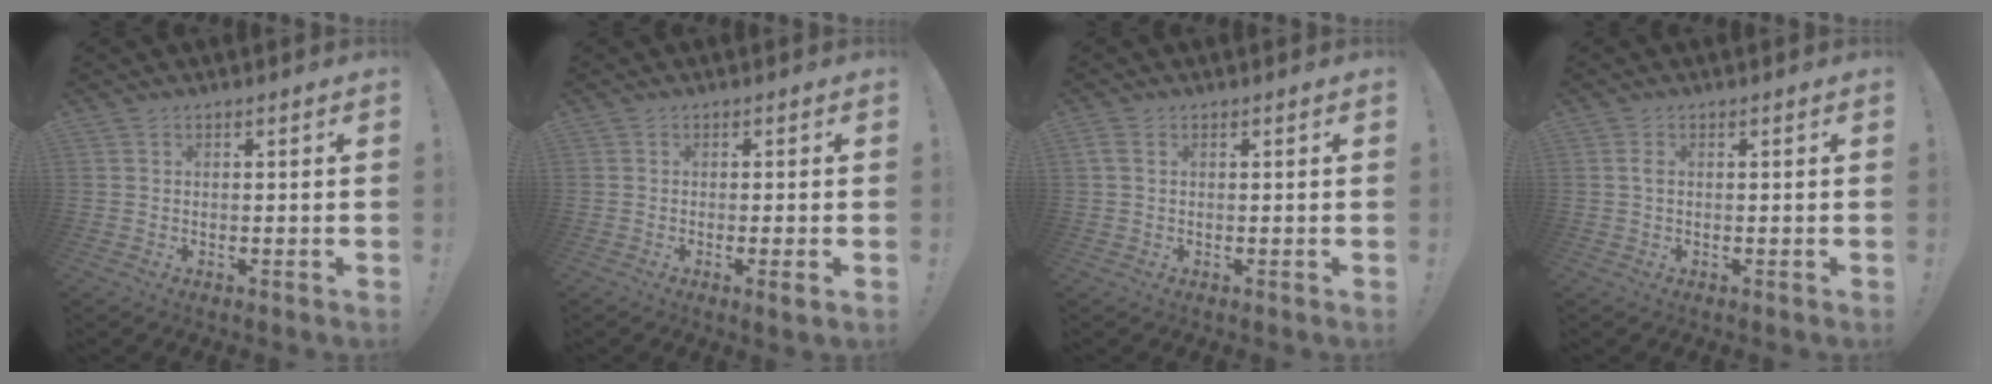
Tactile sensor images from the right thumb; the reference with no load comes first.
{"total": 2.8, "force": [-0.6, -0.4, 2.7], "torque": [-0.049, -0.004, -0.008]}
{"total": 1.7, "force": [0.6, 1.0, 1.2], "torque": [-0.030, 0.006, 0.013]}
{"total": 1.3, "force": [0.1, 0.6, 1.1], "torque": [-0.022, 0.003, 0.000]}